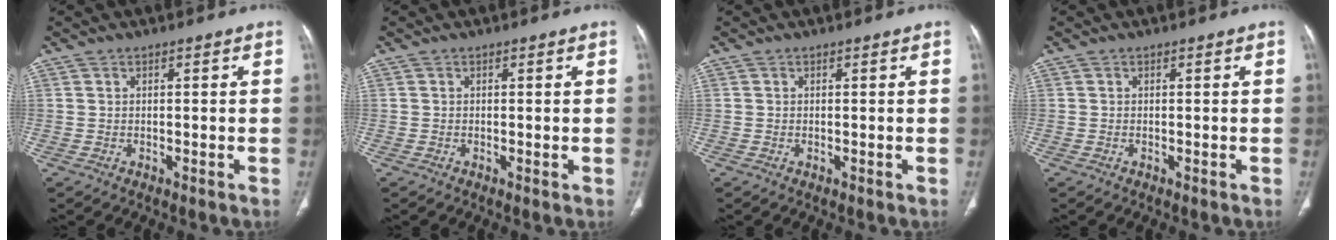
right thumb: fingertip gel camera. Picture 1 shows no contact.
{"total": 0.0}
{"total": 0.0}
{"total": 0.0}